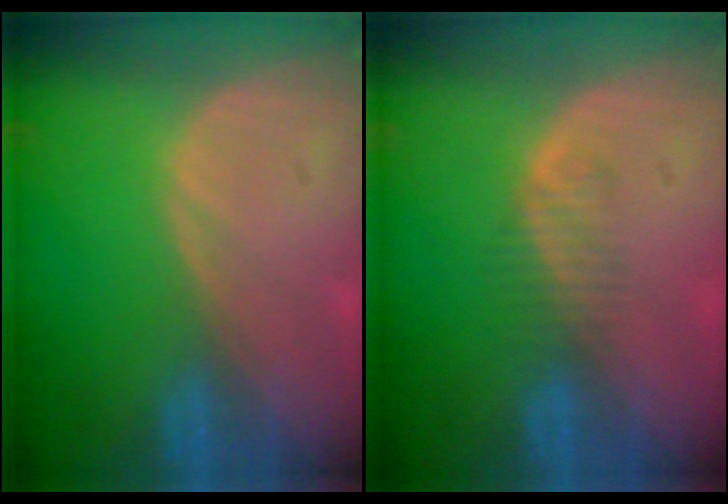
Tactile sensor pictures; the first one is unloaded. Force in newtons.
{"total": 2.2, "press": 2.0, "slide": 0.9}